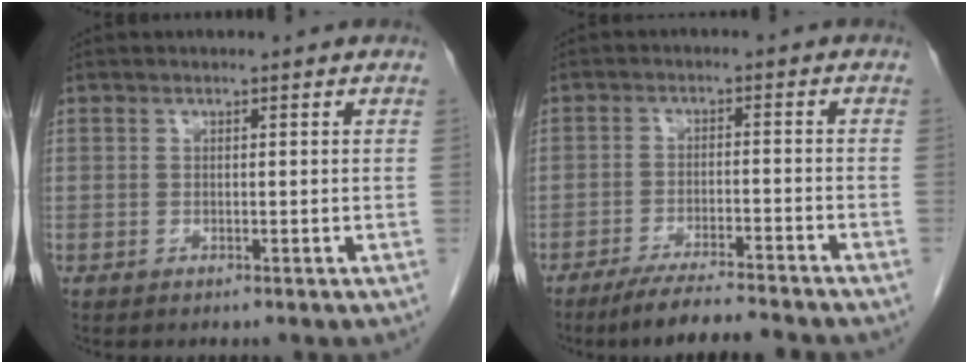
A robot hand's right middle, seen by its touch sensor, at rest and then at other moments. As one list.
[{"total": 9.1, "force": [-8.1, -0.2, 4.2], "torque": [-0.055, -0.019, -0.129]}]